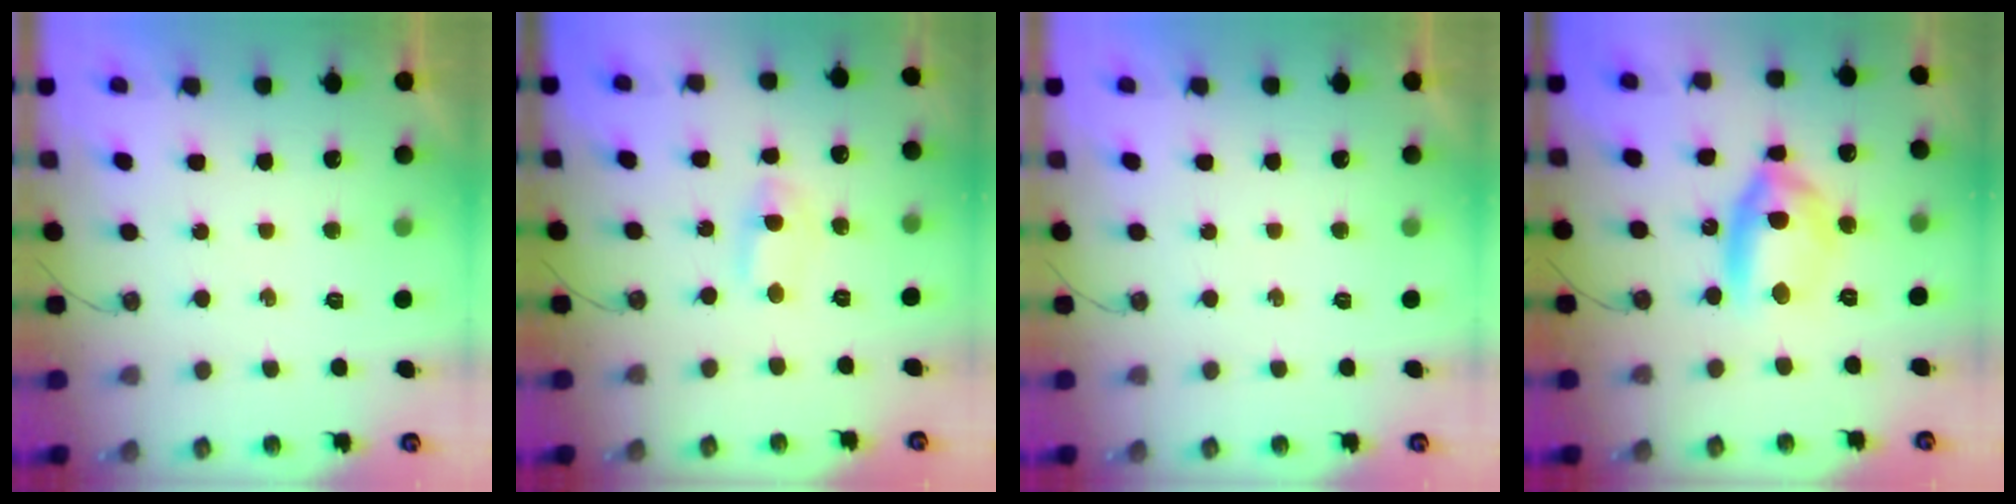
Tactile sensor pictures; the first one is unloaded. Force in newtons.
{"total": 1.0, "press": 0.8, "slide": 0.6}
{"total": 0.0}
{"total": 11.6, "press": 11.5, "slide": 1.6}